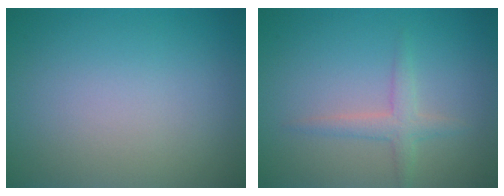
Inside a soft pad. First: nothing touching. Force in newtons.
{"total": 1.9, "press": 1.9, "slide": 0.2}